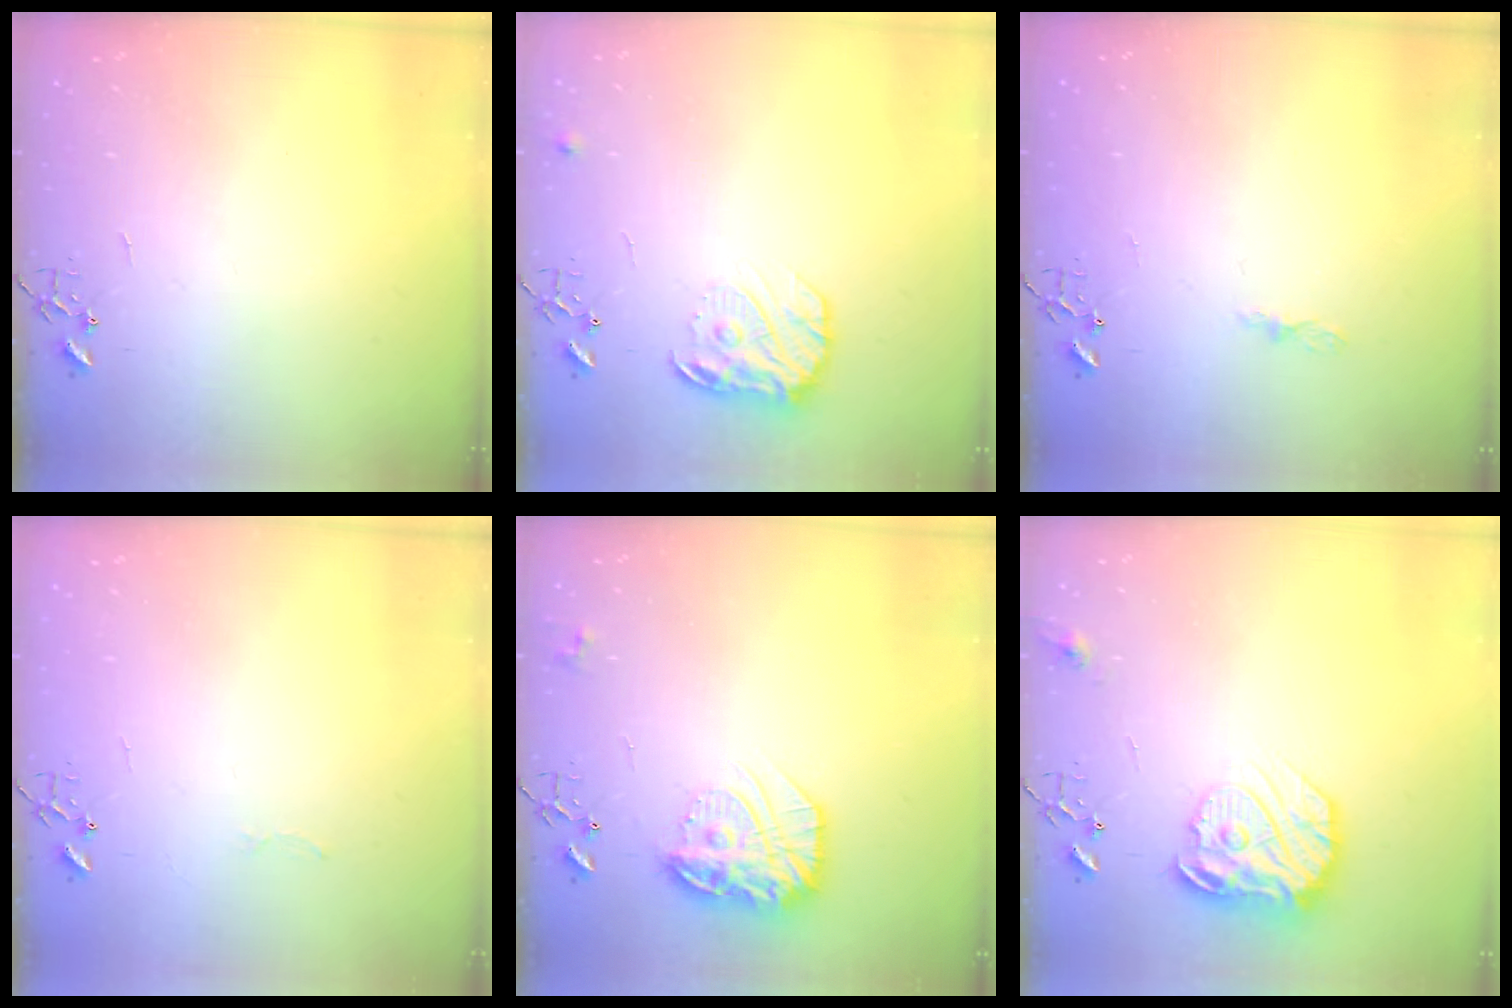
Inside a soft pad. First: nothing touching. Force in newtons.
{"total": 12.7, "press": 12.6, "slide": 0.7}
{"total": 3.4, "press": 3.4, "slide": 0.5}
{"total": 2.5, "press": 2.5, "slide": 0.4}
{"total": 17.5, "press": 17.5, "slide": 1.4}
{"total": 17.2, "press": 17.1, "slide": 1.7}